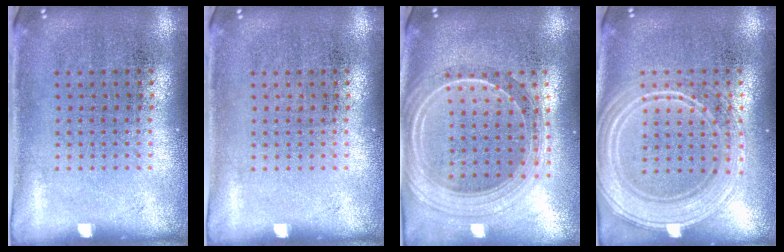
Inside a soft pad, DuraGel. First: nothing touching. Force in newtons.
{"total": 0.0}
{"total": 2.5, "press": 2.1, "slide": 1.3}
{"total": 2.5, "press": 2.5, "slide": 0.4}